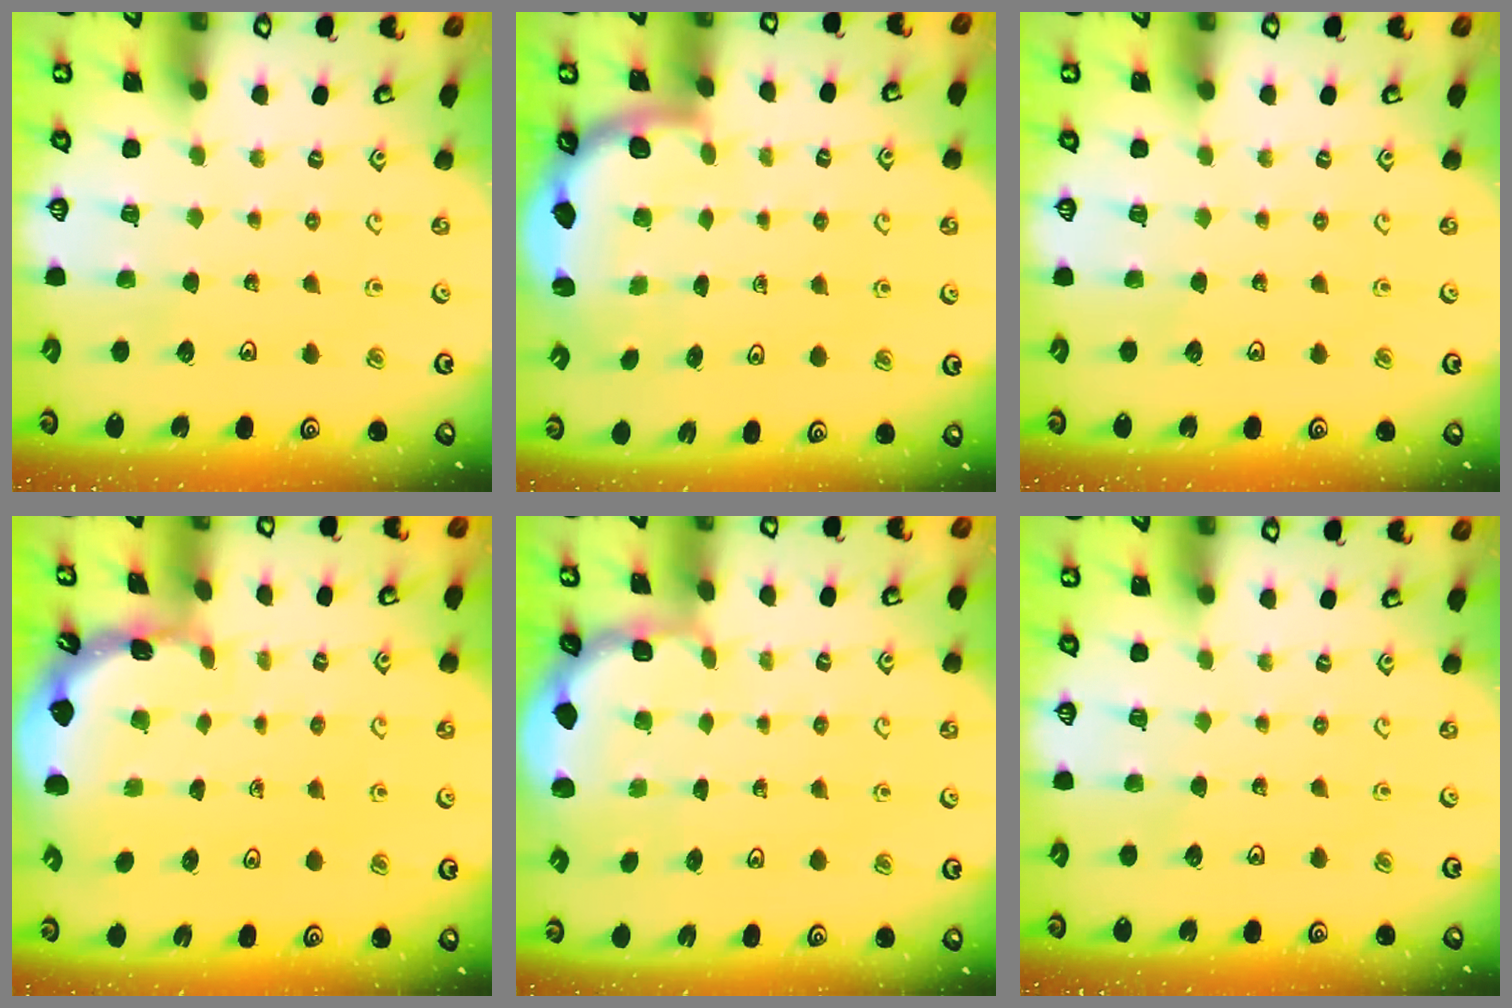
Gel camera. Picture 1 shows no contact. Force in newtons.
{"total": 2.6, "press": 2.5, "slide": 0.6}
{"total": 0.0}
{"total": 1.6, "press": 1.6, "slide": 0.1}
{"total": 2.0, "press": 1.8, "slide": 0.7}
{"total": 0.0}